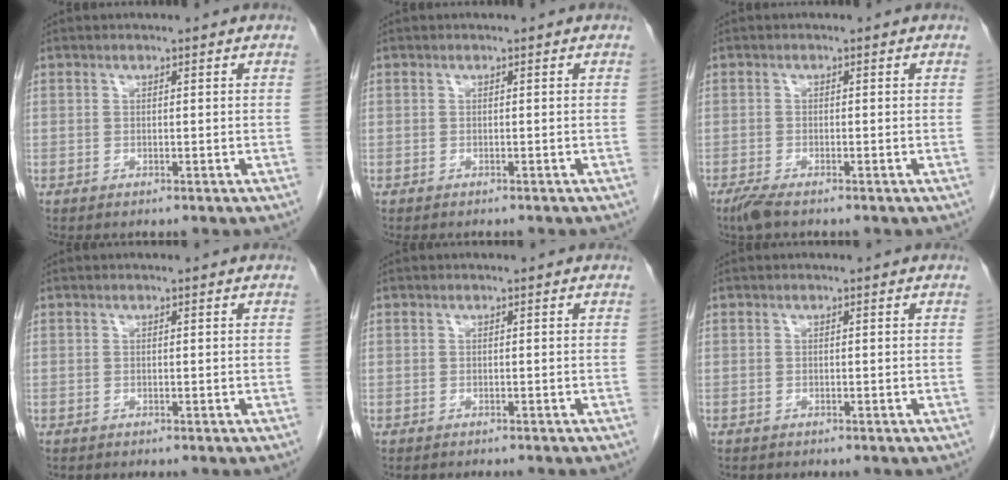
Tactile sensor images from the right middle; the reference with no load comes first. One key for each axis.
{"total": 1.9, "fx": -1.7, "fy": 0.3, "fz": 0.8, "tx": -0.012, "ty": -0.002, "tz": -0.019}
{"total": 2.4, "fx": -1.8, "fy": 0.3, "fz": 1.5, "tx": -0.038, "ty": -0.008, "tz": -0.037}
{"total": 0.0}
{"total": 2.5, "fx": -2.3, "fy": 0.4, "fz": 1.0, "tx": -0.014, "ty": -0.003, "tz": -0.026}
{"total": 0.0}